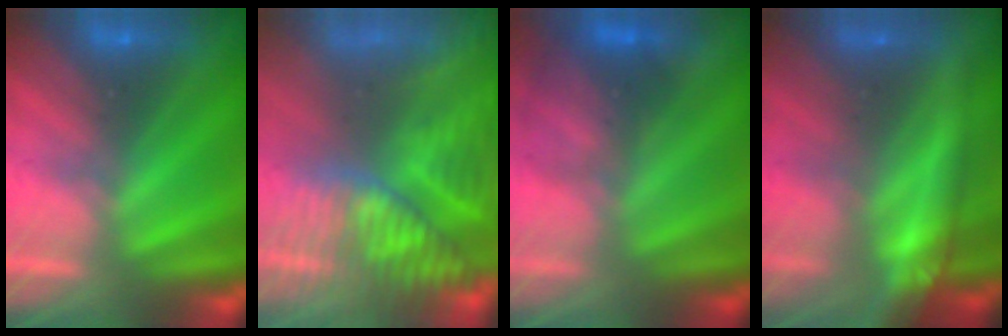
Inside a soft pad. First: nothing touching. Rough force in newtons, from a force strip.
{"total": 9.1}
{"total": 4.9}
{"total": 8.1}